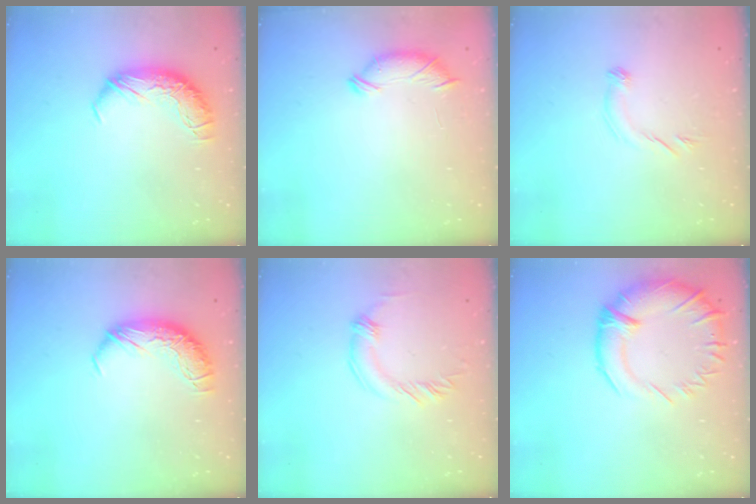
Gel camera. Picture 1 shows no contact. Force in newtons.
{"total": 6.2, "press": 6.2, "slide": 0.3}
{"total": 6.5, "press": 6.5, "slide": 1.0}
{"total": 0.0}
{"total": 2.1, "press": 2.0, "slide": 0.5}
{"total": 5.6, "press": 3.8, "slide": 4.1}